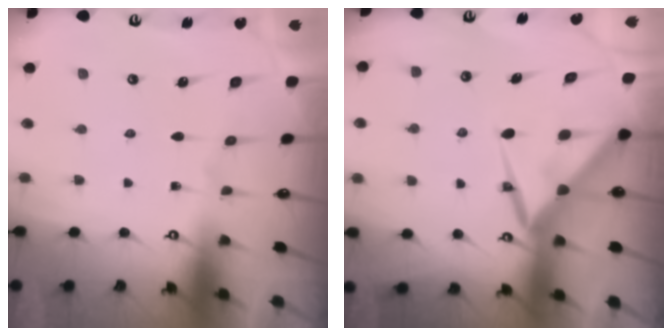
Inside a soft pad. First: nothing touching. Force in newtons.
{"total": 10.2, "press": 10.1, "slide": 1.1}